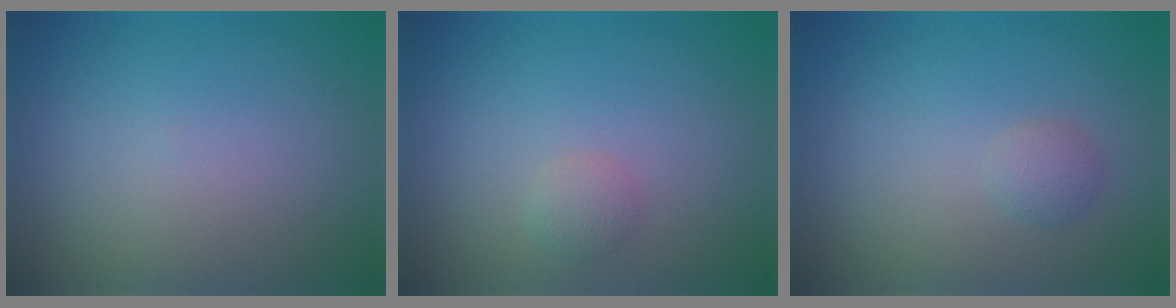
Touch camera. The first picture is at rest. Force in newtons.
{"total": 1.1, "press": 1.1, "slide": 0.1}
{"total": 1.3, "press": 1.3, "slide": 0.1}